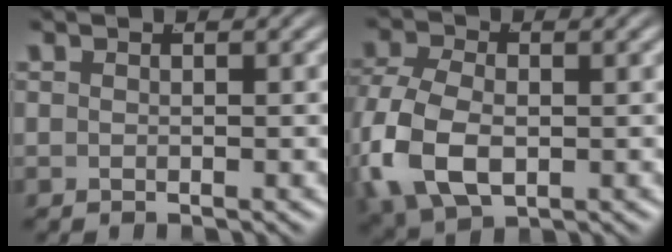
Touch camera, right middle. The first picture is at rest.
{"total": 7.1, "force": [-1.3, 5.1, 4.7], "torque": [-0.144, -0.036, 0.003]}